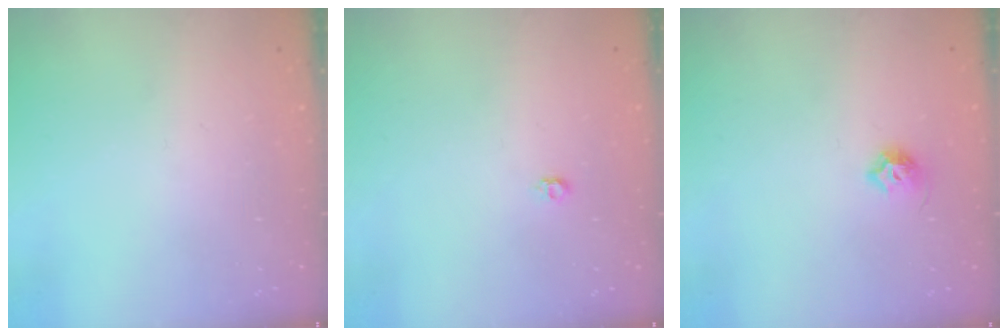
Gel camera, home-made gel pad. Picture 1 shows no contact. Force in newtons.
{"total": 3.7, "press": 3.7, "slide": 0.4}
{"total": 6.7, "press": 6.6, "slide": 1.0}